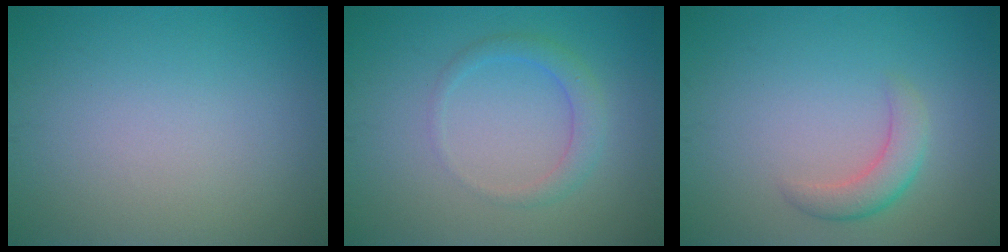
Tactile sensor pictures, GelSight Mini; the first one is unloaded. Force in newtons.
{"total": 2.2, "press": 2.2, "slide": 0.1}
{"total": 2.5, "press": 2.5, "slide": 0.0}